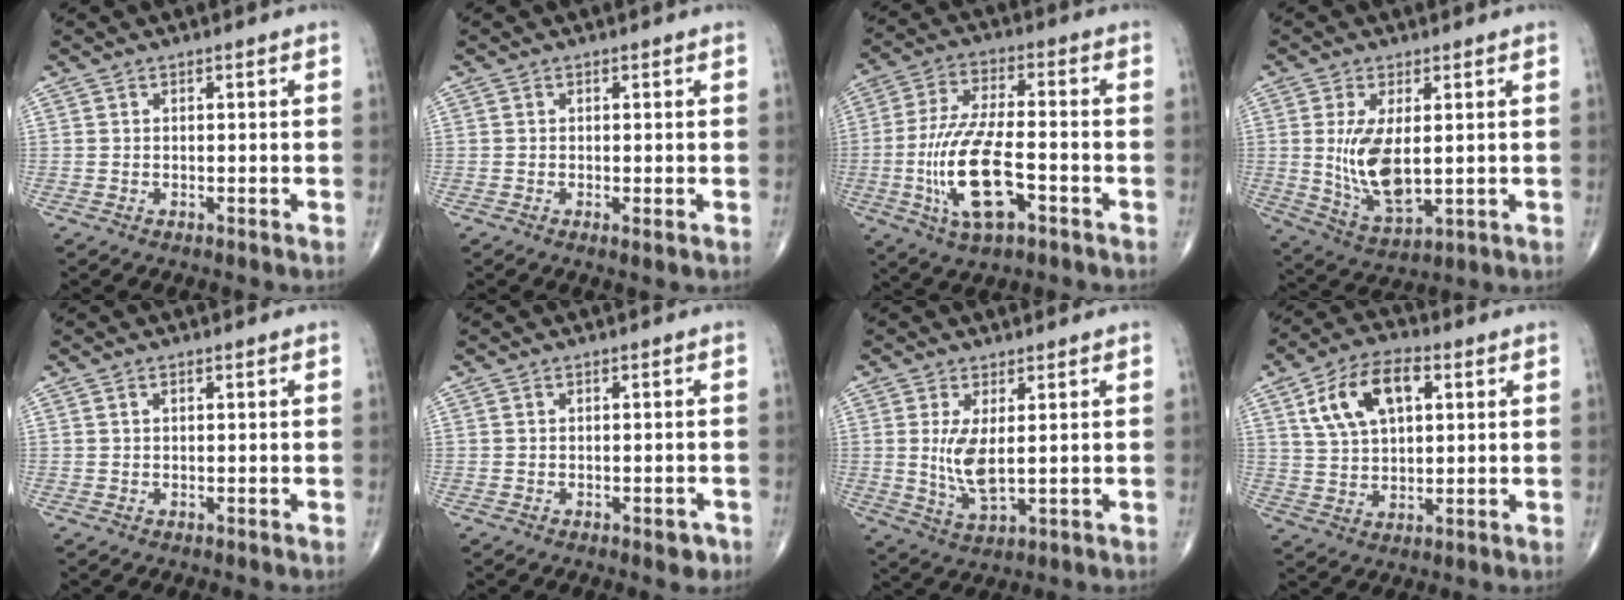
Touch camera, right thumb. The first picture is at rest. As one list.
[{"total": 1.0, "force": [-0.2, 0.2, 0.9], "torque": [-0.021, -0.005, -0.006]}, {"total": 14.9, "force": [-4.4, 5.7, 13.1], "torque": [-0.268, 0.018, -0.077]}, {"total": 10.8, "force": [0.8, 4.9, 9.6], "torque": [-0.183, -0.022, 0.030]}, {"total": 0.7, "force": [0.3, 0.4, 0.5], "torque": [-0.010, 0.003, 0.006]}, {"total": 2.2, "force": [-1.1, 1.1, 1.6], "torque": [-0.009, 0.002, -0.012]}, {"total": 6.6, "force": [0.9, 2.3, 6.1], "torque": [-0.126, -0.022, 0.026]}, {"total": 12.4, "force": [4.3, 6.8, 9.4], "torque": [-0.161, 0.006, 0.078]}]